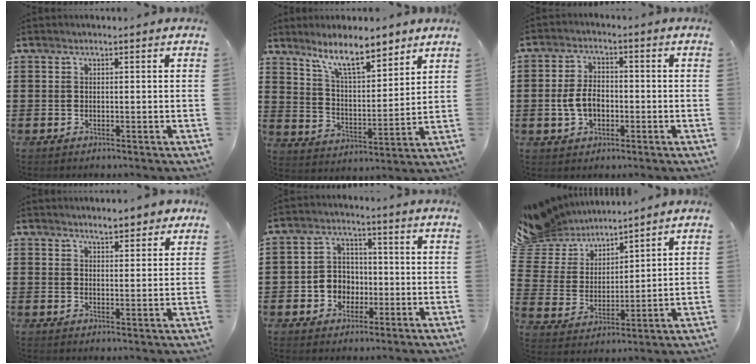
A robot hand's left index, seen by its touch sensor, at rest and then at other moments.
{"total": 9.5, "force": [7.8, 1.9, 5.0], "torque": [-0.104, -0.033, 0.140]}
{"total": 5.2, "force": [-1.0, 3.2, 3.9], "torque": [-0.094, 0.000, -0.024]}
{"total": 3.7, "force": [3.3, 0.8, 1.3], "torque": [-0.024, -0.004, 0.060]}
{"total": 4.8, "force": [-1.3, 4.3, 1.5], "torque": [-0.043, 0.015, -0.028]}
{"total": 8.1, "force": [7.4, 3.3, -0.3], "torque": [-0.048, -0.048, 0.141]}